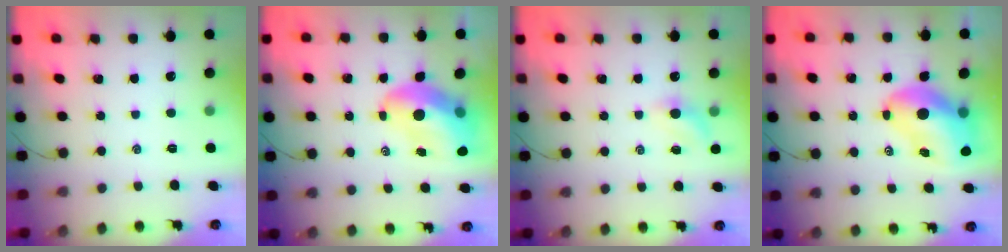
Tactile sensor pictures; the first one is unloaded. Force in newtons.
{"total": 12.6, "press": 12.0, "slide": 3.9}
{"total": 5.1, "press": 4.9, "slide": 1.3}
{"total": 10.8, "press": 10.3, "slide": 3.1}